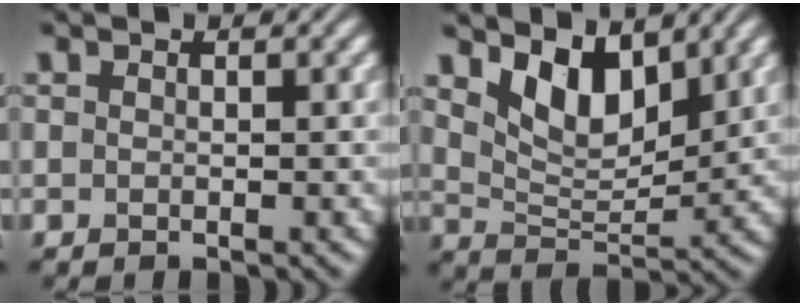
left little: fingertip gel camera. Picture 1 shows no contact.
{"total": 5.3, "force": [3.2, 2.5, 3.3], "torque": [-0.071, -0.014, 0.054]}